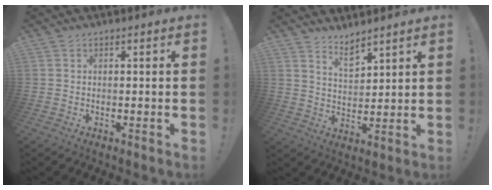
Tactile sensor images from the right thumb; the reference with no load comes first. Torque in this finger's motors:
{"motor_torque": [0.05, 0.09, -0.15, 0.03, -0.01]}